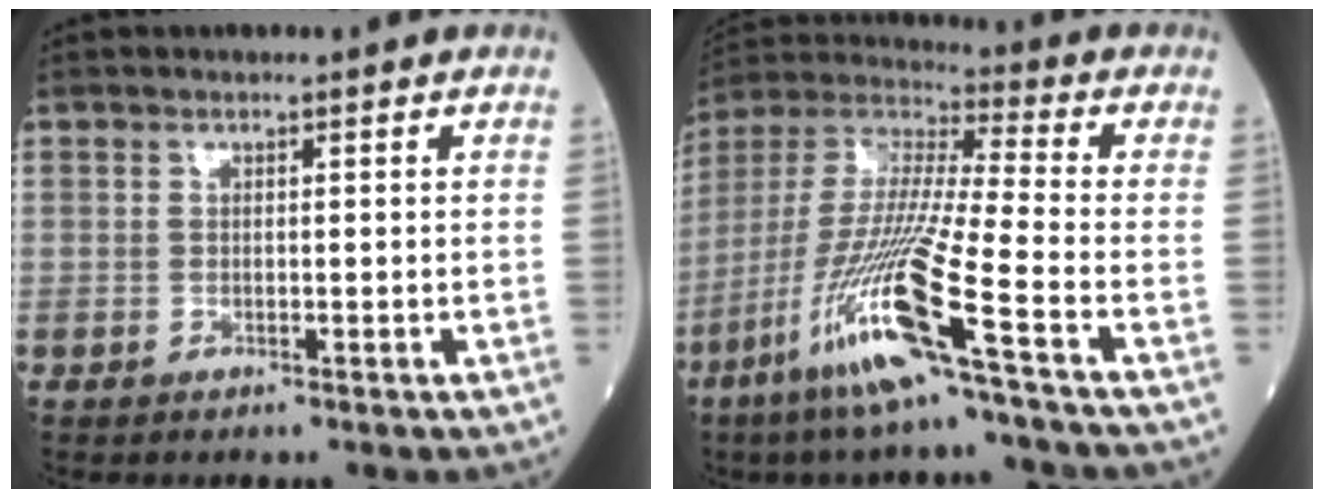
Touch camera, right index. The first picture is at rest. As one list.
[{"total": 17.5, "force": [-8.5, -0.8, 15.2], "torque": [-0.330, -0.038, -0.172]}]